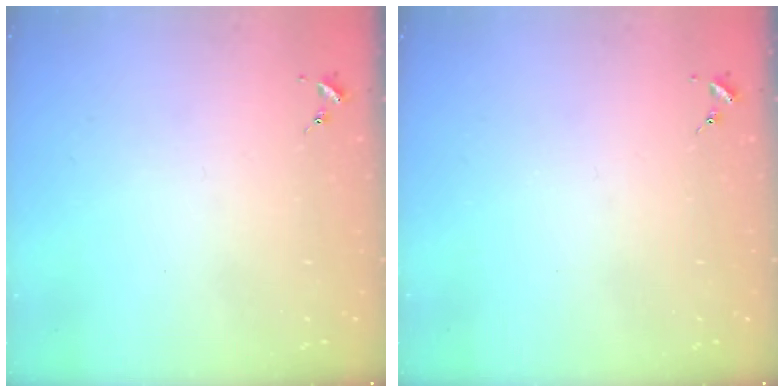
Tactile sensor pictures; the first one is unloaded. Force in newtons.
{"total": 0.0}